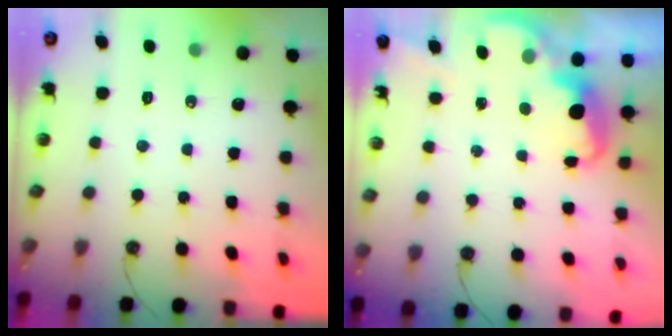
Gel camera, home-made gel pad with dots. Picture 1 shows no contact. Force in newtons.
{"total": 2.7, "press": 2.6, "slide": 0.5}